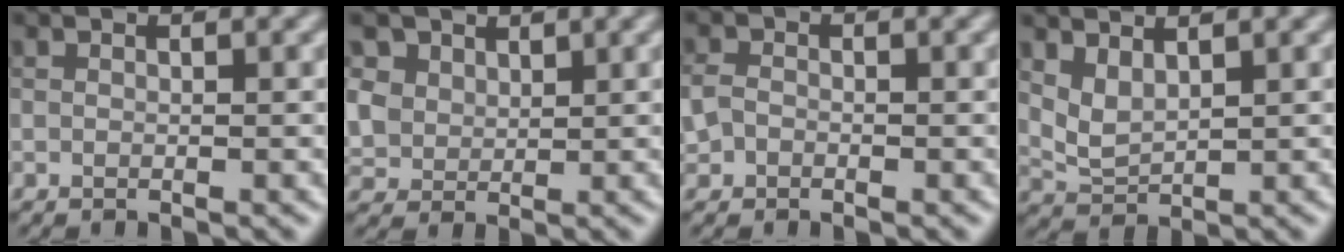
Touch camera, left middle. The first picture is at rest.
{"total": 4.5, "force": [2.6, 3.4, 1.5], "torque": [-0.072, -0.005, 0.058]}
{"total": 1.4, "force": [-0.4, 1.2, 0.6], "torque": [-0.011, 0.000, -0.014]}
{"total": 2.3, "force": [1.5, 1.0, 1.4], "torque": [-0.036, -0.007, 0.036]}